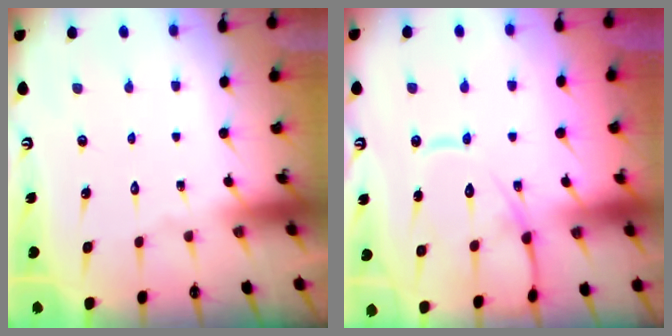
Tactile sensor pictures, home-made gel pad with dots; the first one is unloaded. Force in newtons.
{"total": 13.3, "press": 13.2, "slide": 1.0}